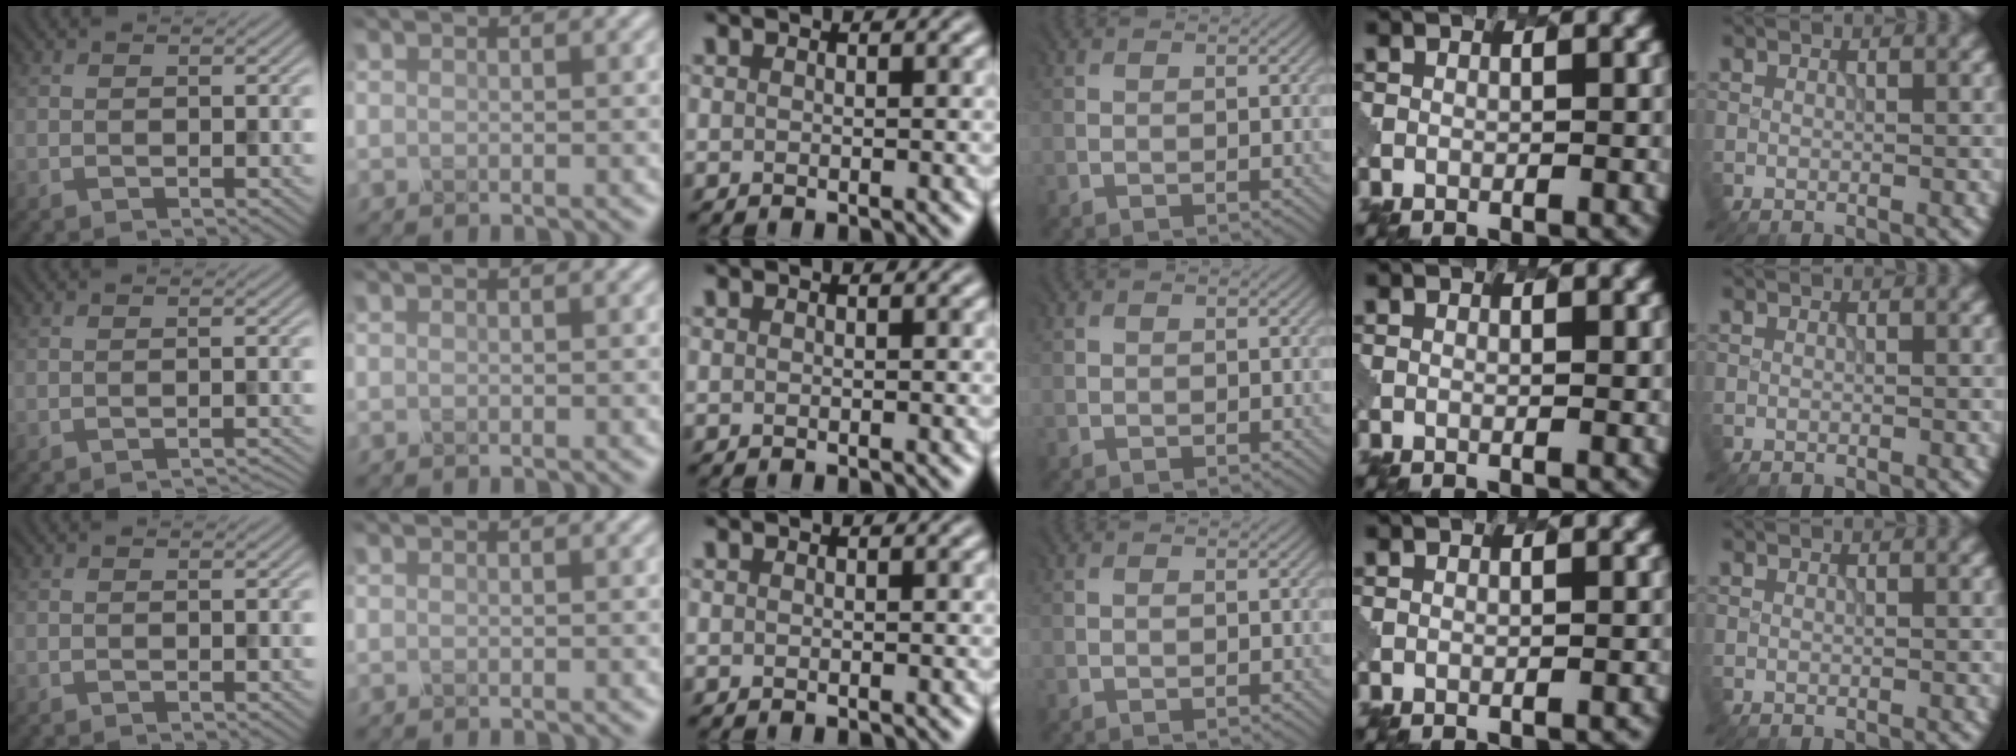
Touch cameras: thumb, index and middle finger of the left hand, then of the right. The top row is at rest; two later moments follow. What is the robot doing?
{"motion": "dispense", "object": "pipette"}